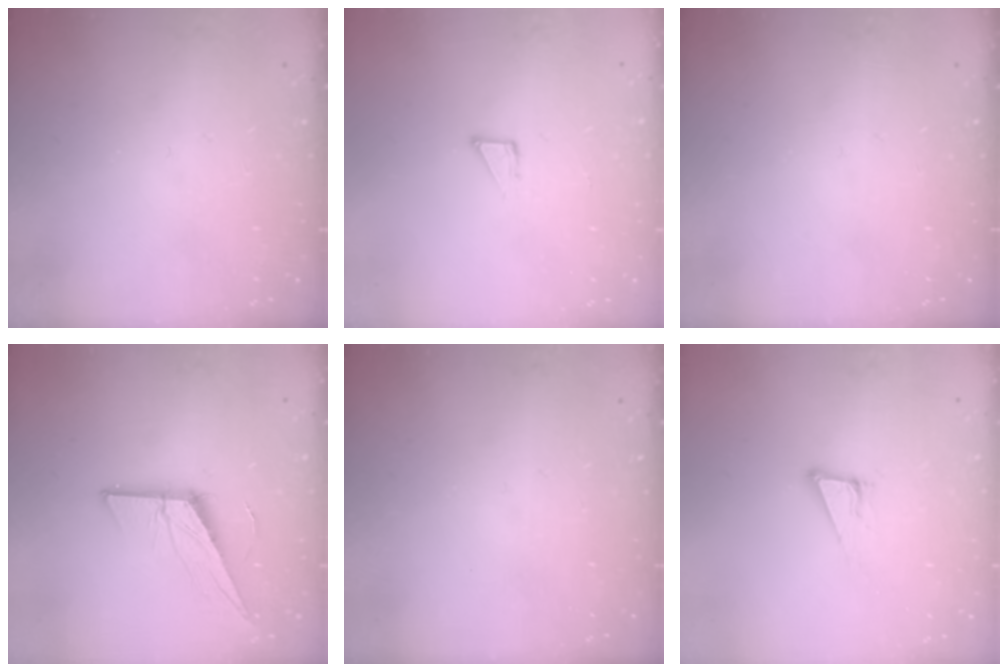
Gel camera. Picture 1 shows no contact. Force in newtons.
{"total": 2.7, "press": 2.7, "slide": 0.2}
{"total": 0.0}
{"total": 13.3, "press": 13.3, "slide": 0.7}
{"total": 0.0}
{"total": 6.8, "press": 6.2, "slide": 2.8}